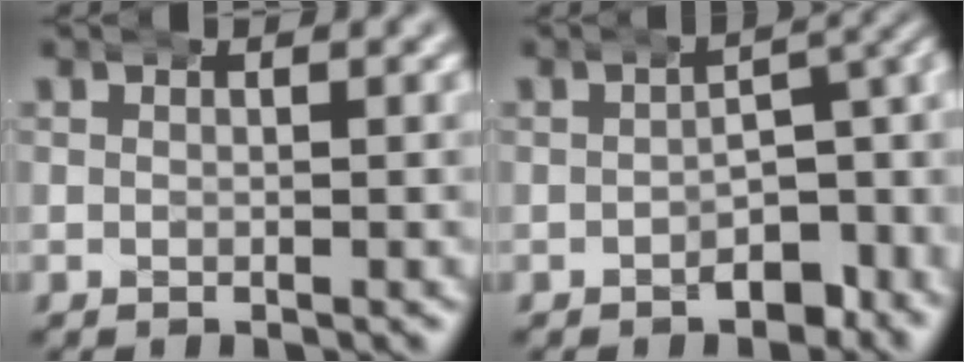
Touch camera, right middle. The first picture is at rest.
{"total": 5.0, "force": [-1.3, 2.4, 4.2], "torque": [-0.040, 0.006, -0.021]}